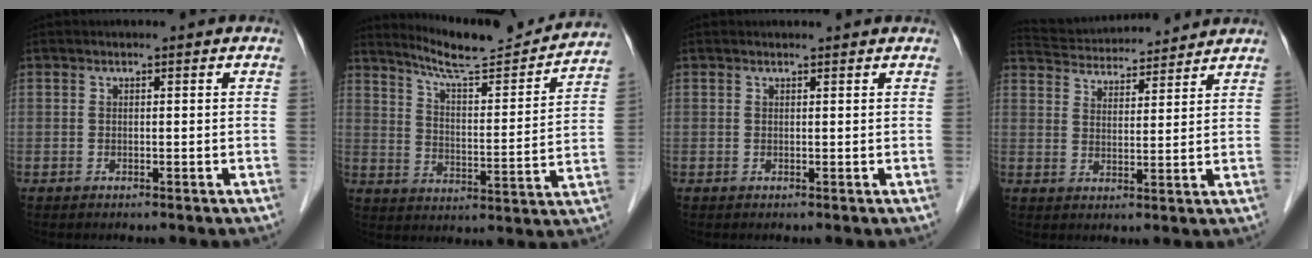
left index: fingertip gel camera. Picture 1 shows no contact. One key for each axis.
{"total": 16.2, "fx": 15.4, "fy": 0.2, "fz": 5.1, "tx": -0.086, "ty": -0.025, "tz": 0.220}
{"total": 1.8, "fx": 1.8, "fy": 0.0, "fz": 0.3, "tx": -0.008, "ty": 0.008, "tz": 0.022}
{"total": 13.1, "fx": 12.6, "fy": 1.8, "fz": 3.2, "tx": -0.061, "ty": 0.030, "tz": 0.195}